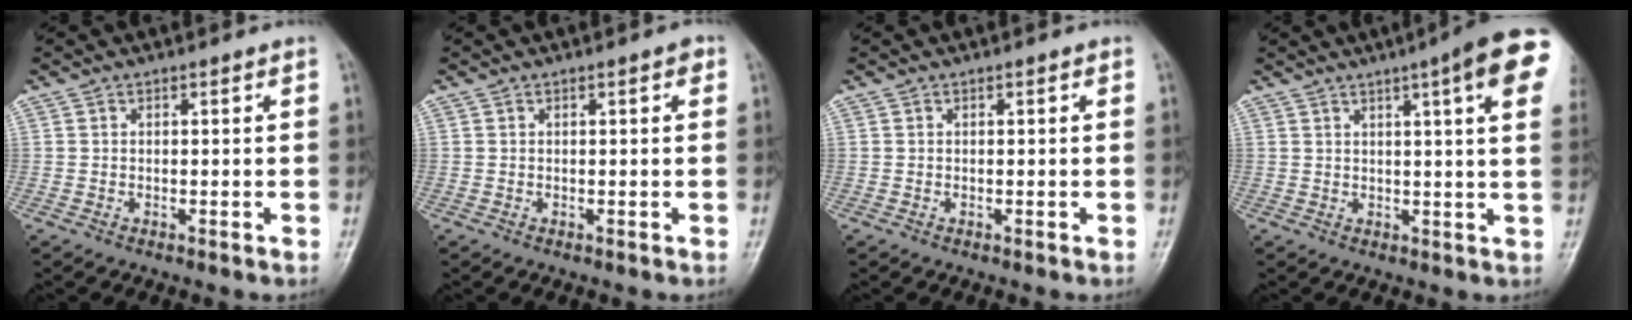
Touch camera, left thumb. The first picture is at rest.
{"total": 1.0, "force": [0.3, 0.5, 0.9], "torque": [-0.009, 0.003, 0.001]}
{"total": 0.0}
{"total": 14.3, "force": [6.5, 2.0, 12.6], "torque": [-0.153, -0.006, 0.071]}